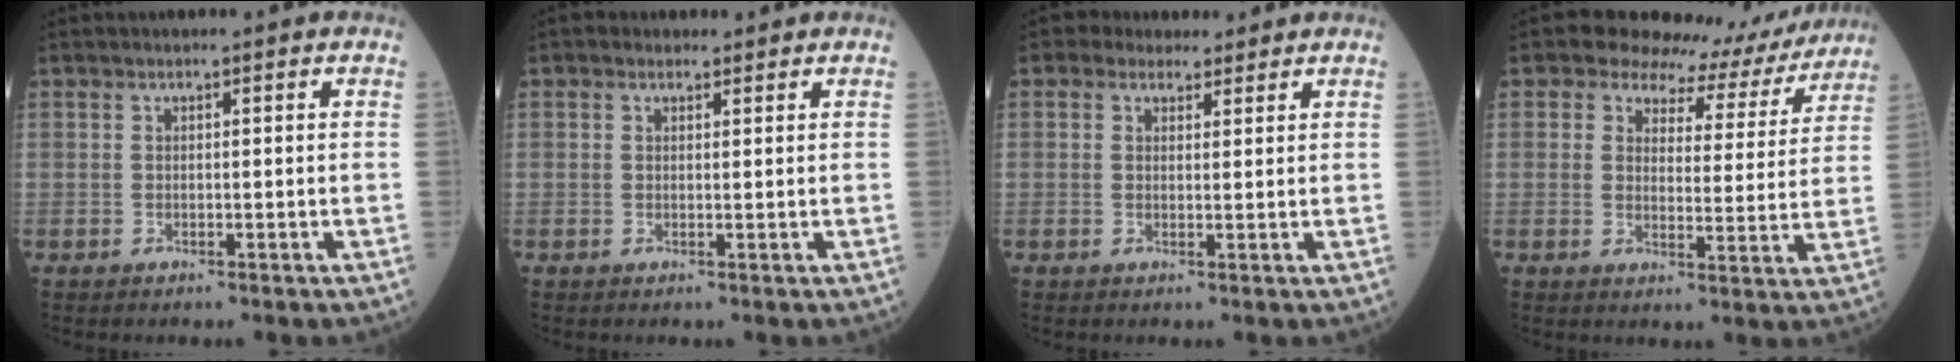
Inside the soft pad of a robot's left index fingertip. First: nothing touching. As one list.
[{"total": 1.3, "force": [1.0, 0.8, 0.2], "torque": [-0.008, 0.008, 0.013]}, {"total": 4.0, "force": [3.2, 2.2, 0.7], "torque": [-0.005, 0.016, 0.047]}, {"total": 10.2, "force": [9.2, 4.1, 1.3], "torque": [-0.007, -0.004, 0.097]}]